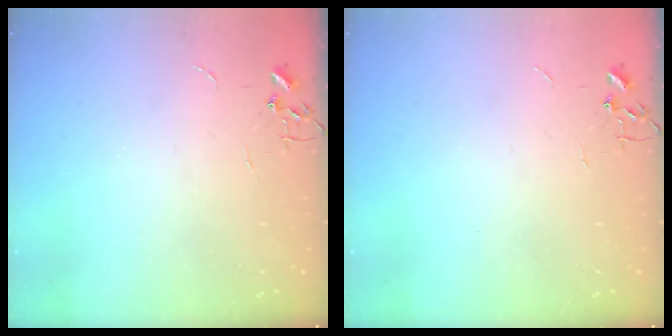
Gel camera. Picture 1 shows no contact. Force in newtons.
{"total": 0.0}